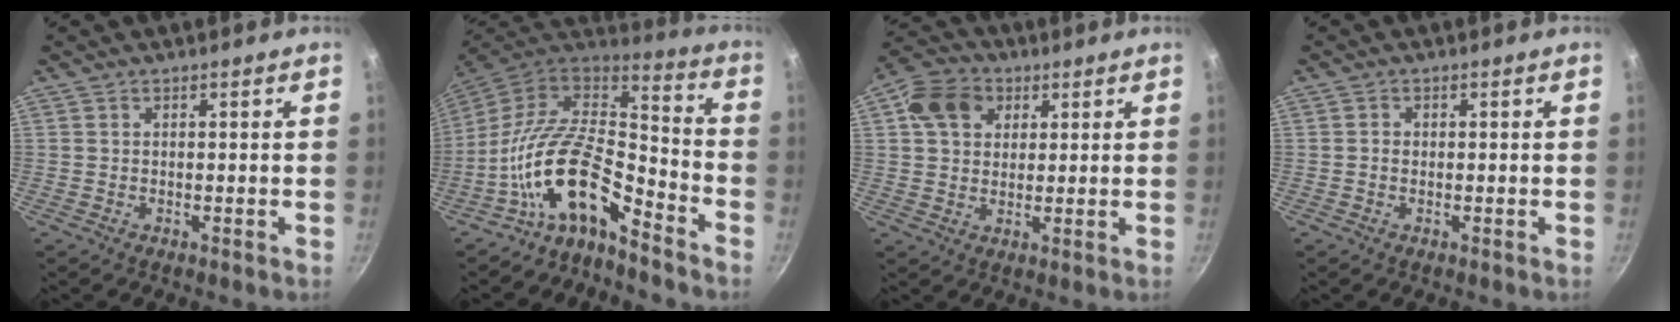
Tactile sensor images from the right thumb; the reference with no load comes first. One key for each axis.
{"total": 17.2, "fx": -9.5, "fy": 7.5, "fz": 12.2, "tx": -0.210, "ty": 0.074, "tz": -0.194}
{"total": 9.1, "fx": 3.2, "fy": 7.0, "fz": 4.8, "tx": -0.064, "ty": 0.006, "tz": 0.043}
{"total": 1.0, "fx": -0.1, "fy": 0.9, "fz": 0.5, "tx": -0.007, "ty": 0.004, "tz": -0.002}